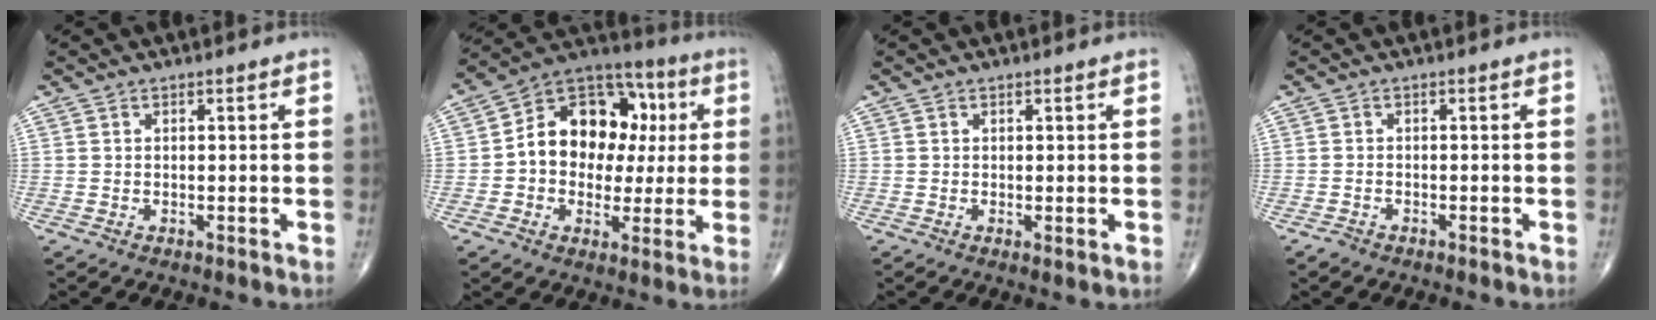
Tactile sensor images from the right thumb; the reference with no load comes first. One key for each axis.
{"total": 17.2, "fx": 1.6, "fy": 12.9, "fz": 11.3, "tx": -0.119, "ty": 0.032, "tz": 0.017}
{"total": 0.9, "fx": 0.1, "fy": 0.2, "fz": 0.8, "tx": -0.018, "ty": -0.006, "tz": 0.000}
{"total": 1.2, "fx": -0.9, "fy": 0.6, "fz": 0.3, "tx": -0.011, "ty": 0.002, "tz": -0.019}